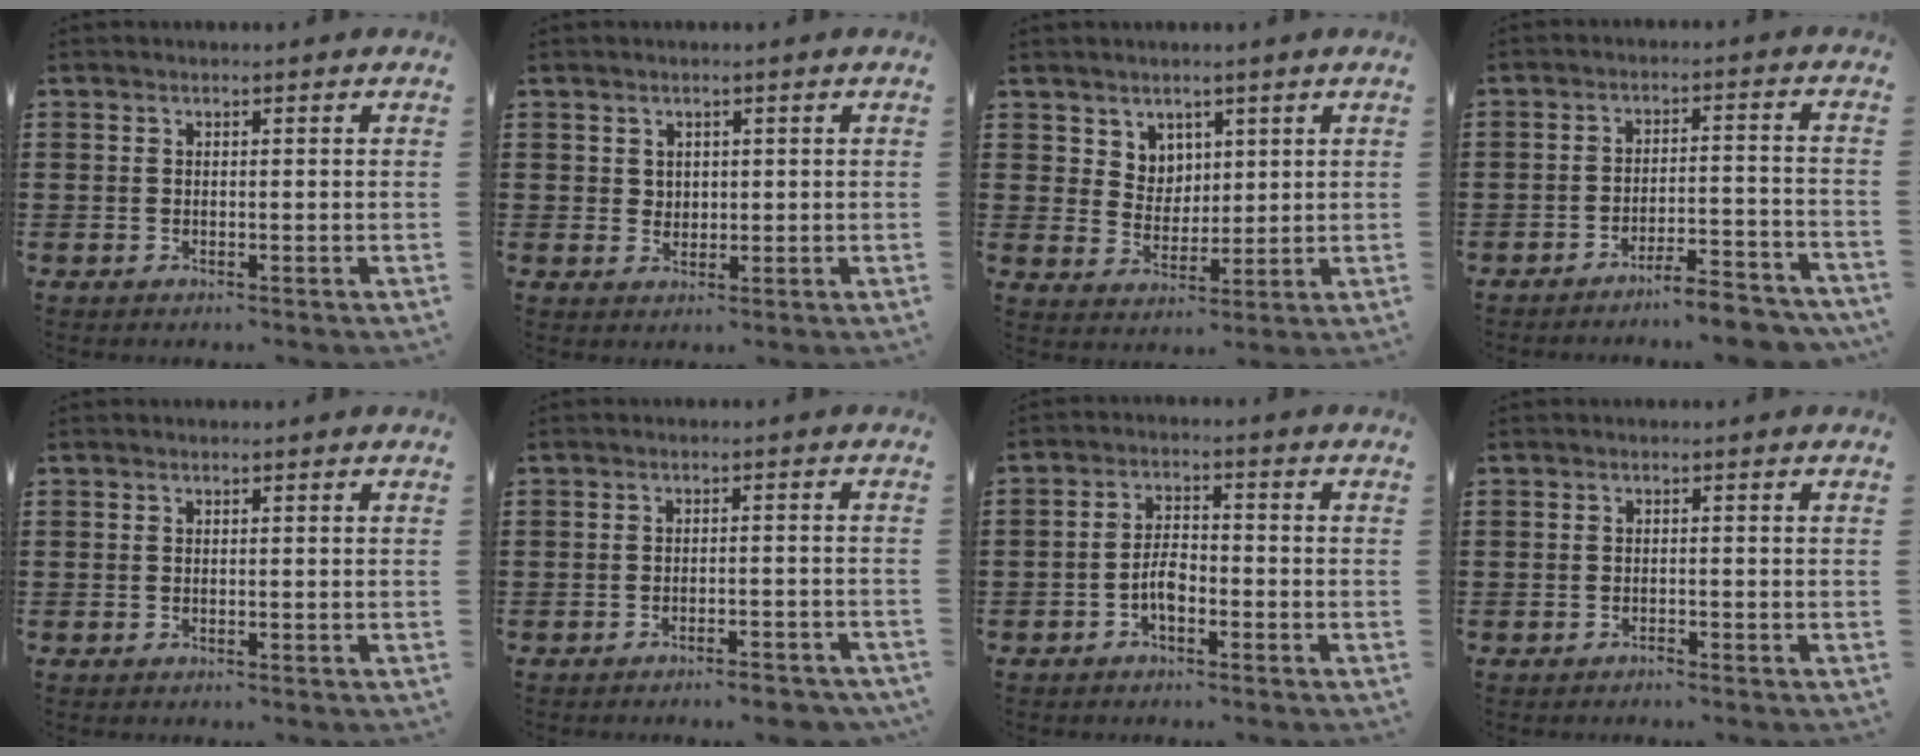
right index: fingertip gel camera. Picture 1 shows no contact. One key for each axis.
{"total": 1.8, "fx": 1.0, "fy": 1.4, "fz": 0.2, "tx": -0.009, "ty": 0.007, "tz": 0.020}
{"total": 4.7, "fx": 3.0, "fy": 3.5, "fz": 0.3, "tx": -0.020, "ty": 0.001, "tz": 0.055}
{"total": 5.5, "fx": -5.1, "fy": -0.1, "fz": 2.0, "tx": -0.034, "ty": -0.008, "tz": -0.097}
{"total": 0.0}
{"total": 2.9, "fx": -2.7, "fy": -0.1, "fz": 1.0, "tx": -0.021, "ty": -0.001, "tz": -0.054}
{"total": 4.0, "fx": -1.7, "fy": 1.8, "fz": 3.1, "tx": -0.070, "ty": 0.002, "tz": -0.037}
{"total": 0.9, "fx": -0.9, "fy": -0.1, "fz": 0.1, "tx": -0.005, "ty": -0.004, "tz": -0.017}